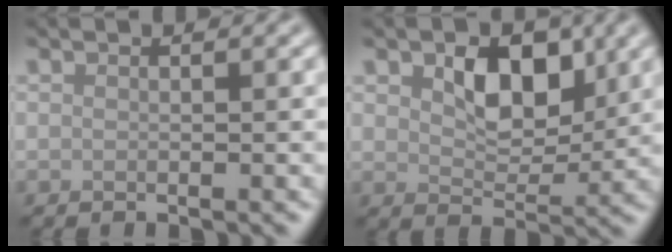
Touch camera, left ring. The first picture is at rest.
{"total": 4.8, "force": [1.7, 3.0, 3.3], "torque": [-0.056, -0.005, 0.024]}